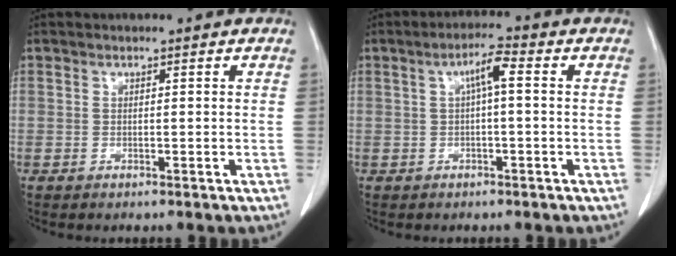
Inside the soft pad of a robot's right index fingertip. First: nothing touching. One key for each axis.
{"total": 3.8, "fx": 0.6, "fy": 0.4, "fz": 3.8, "tx": -0.066, "ty": 0.013, "tz": 0.009}